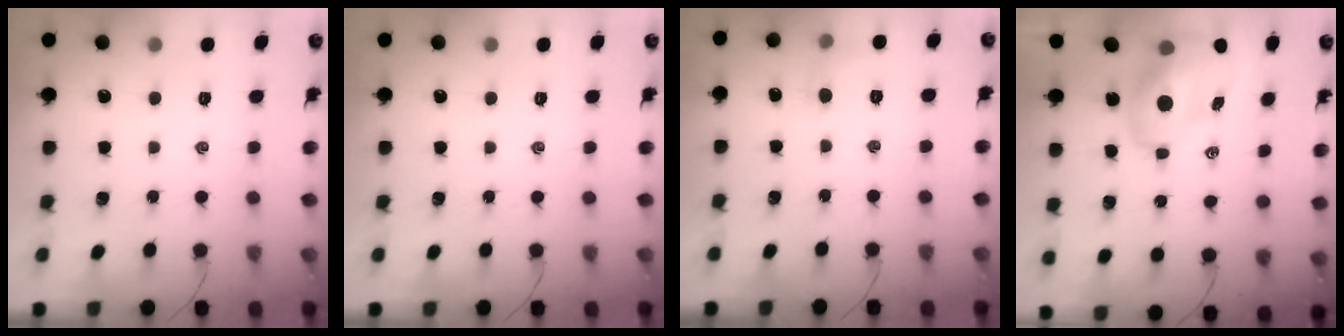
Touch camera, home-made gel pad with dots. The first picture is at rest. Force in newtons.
{"total": 0.0}
{"total": 4.9, "press": 4.6, "slide": 1.6}
{"total": 9.4, "press": 9.1, "slide": 2.1}